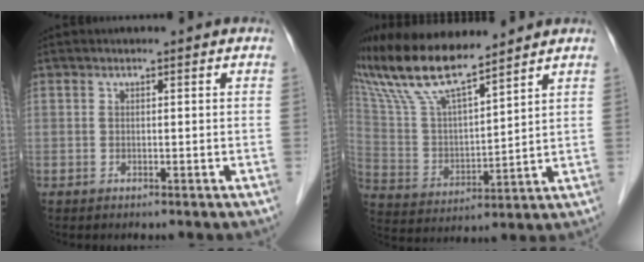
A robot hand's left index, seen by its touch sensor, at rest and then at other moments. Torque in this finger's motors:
{"motor_torque": [0.50, -1.64, 0.31, 0.21]}